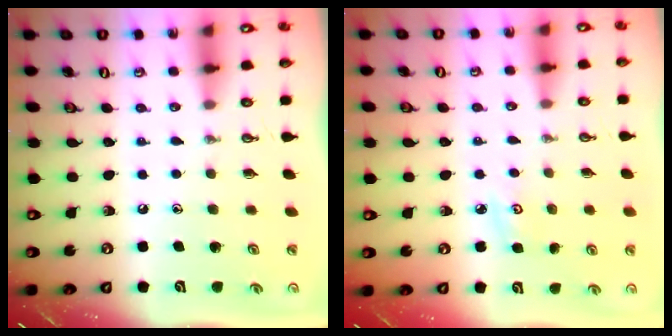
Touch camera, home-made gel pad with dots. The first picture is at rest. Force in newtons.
{"total": 3.7, "press": 3.7, "slide": 0.4}